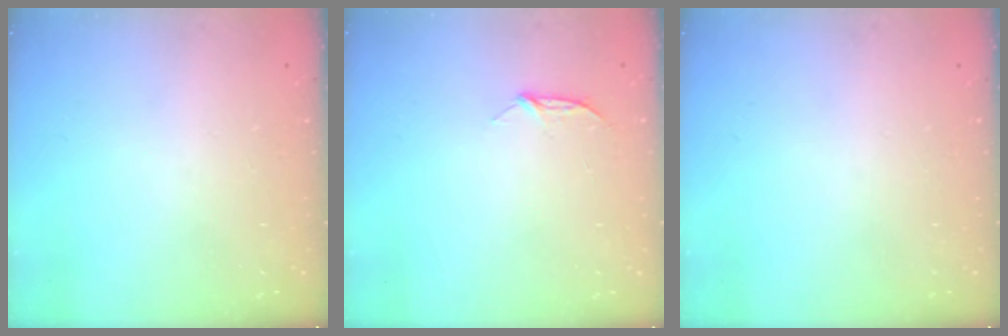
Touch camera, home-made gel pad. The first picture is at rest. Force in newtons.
{"total": 5.1, "press": 5.1, "slide": 0.6}
{"total": 0.0}